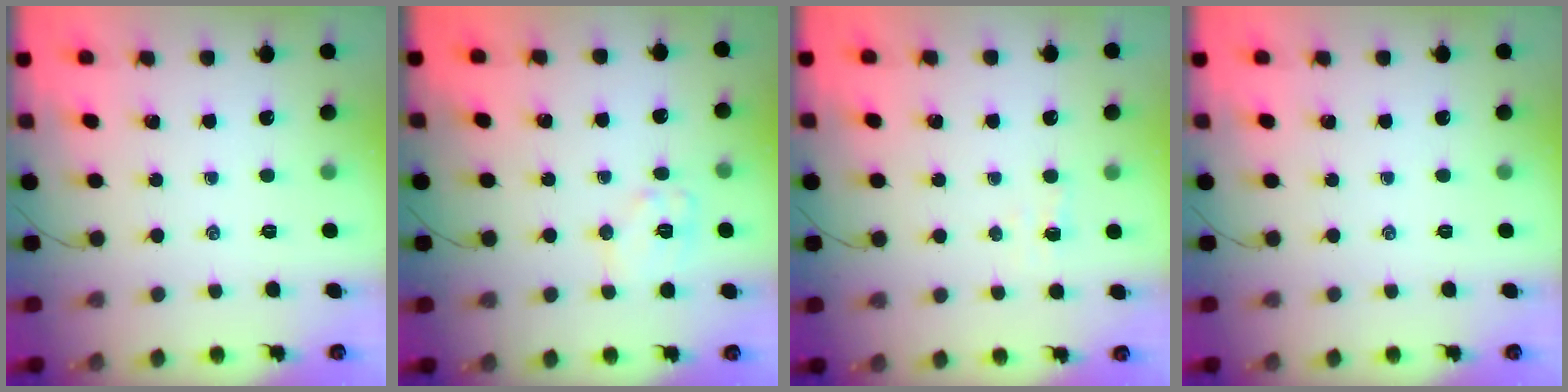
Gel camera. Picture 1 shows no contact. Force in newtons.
{"total": 7.8, "press": 7.8, "slide": 0.4}
{"total": 1.8, "press": 1.7, "slide": 0.6}
{"total": 0.0}